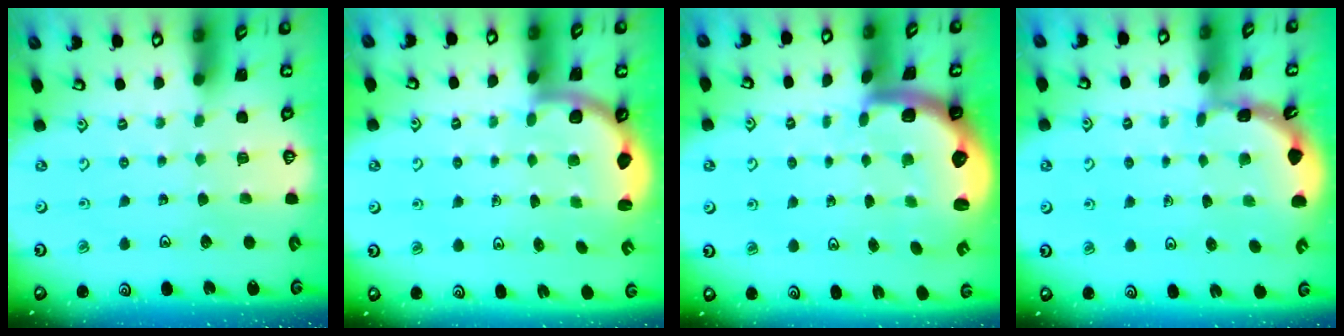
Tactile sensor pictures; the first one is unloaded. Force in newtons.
{"total": 3.1, "press": 2.7, "slide": 1.5}
{"total": 2.8, "press": 2.5, "slide": 1.4}
{"total": 1.8, "press": 1.8, "slide": 0.1}